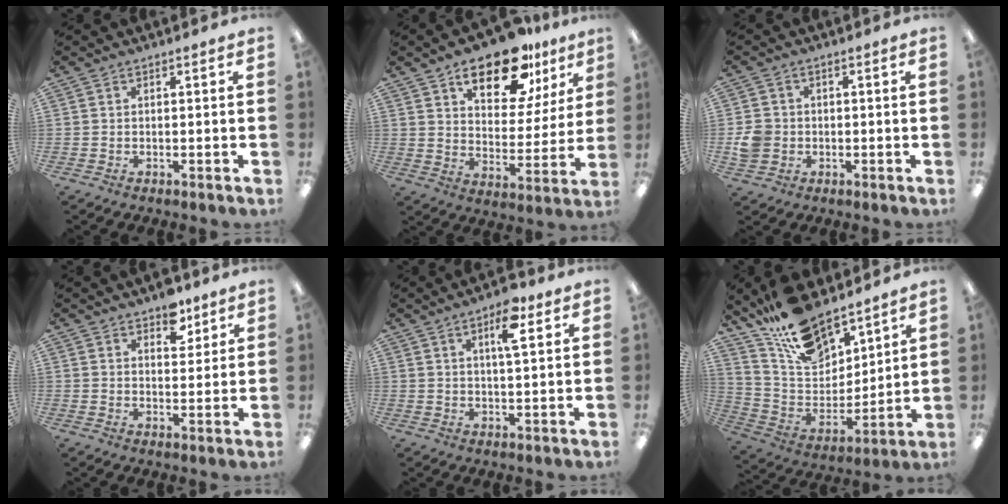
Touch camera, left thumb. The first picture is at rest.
{"total": 17.2, "force": [11.6, 8.0, 10.0], "torque": [-0.147, -0.055, 0.195]}
{"total": 4.8, "force": [-0.7, 4.4, 1.7], "torque": [-0.029, 0.007, -0.012]}
{"total": 6.4, "force": [4.6, 3.4, 2.8], "torque": [-0.019, -0.023, 0.076]}
{"total": 7.2, "force": [3.8, 2.2, 5.7], "torque": [-0.084, -0.007, 0.055]}
{"total": 16.6, "force": [13.6, 7.4, 6.1], "torque": [-0.135, -0.086, 0.253]}